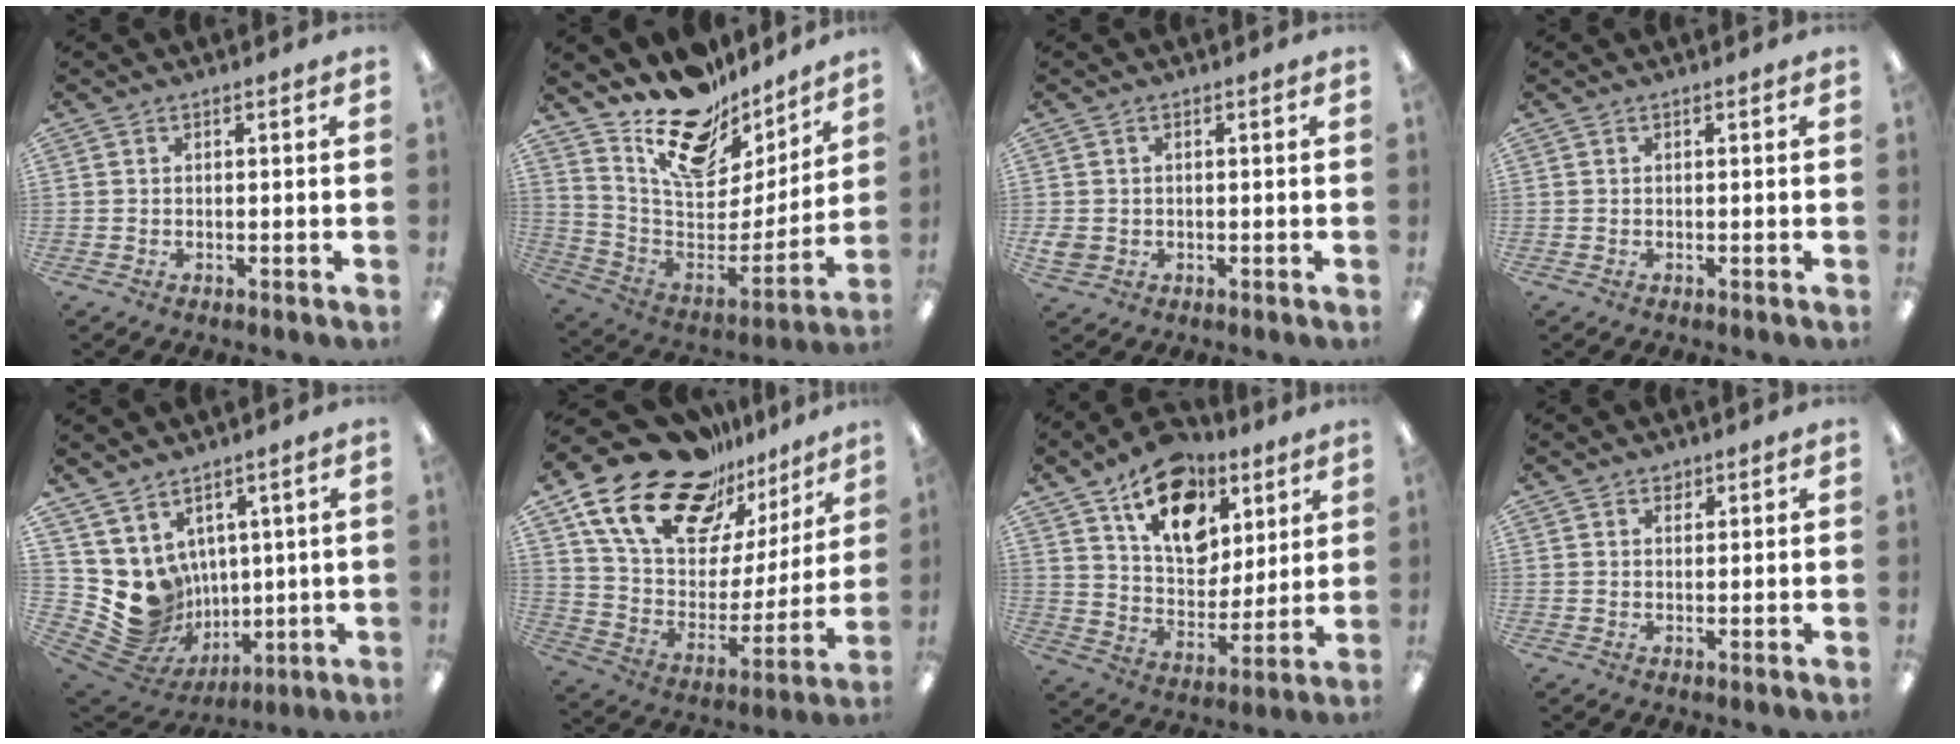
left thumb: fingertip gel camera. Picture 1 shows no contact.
{"total": 19.2, "force": [14.4, 9.2, 8.8], "torque": [-0.139, -0.106, 0.253]}
{"total": 2.8, "force": [-0.3, 2.4, 1.3], "torque": [-0.030, 0.003, -0.006]}
{"total": 0.0}
{"total": 10.2, "force": [1.1, 9.9, 2.5], "torque": [-0.087, -0.044, 0.036]}
{"total": 24.0, "force": [16.8, 12.5, 11.7], "torque": [-0.203, -0.109, 0.302]}
{"total": 18.6, "force": [10.4, 11.8, 9.9], "torque": [-0.150, -0.045, 0.187]}
{"total": 1.3, "force": [1.0, 0.7, 0.2], "torque": [0.003, -0.003, 0.018]}